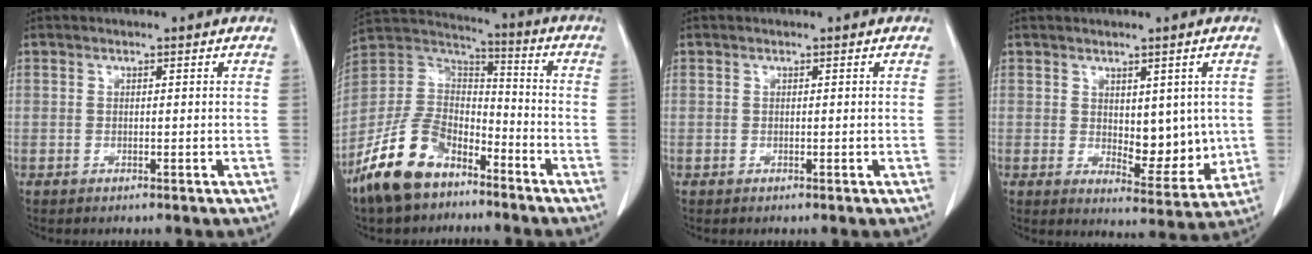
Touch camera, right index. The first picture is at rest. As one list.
[{"total": 14.5, "force": [-9.5, 7.6, 7.8], "torque": [-0.174, 0.013, -0.189]}, {"total": 0.0}, {"total": 7.8, "force": [0.6, 3.8, 6.7], "torque": [-0.080, -0.010, 0.023]}]